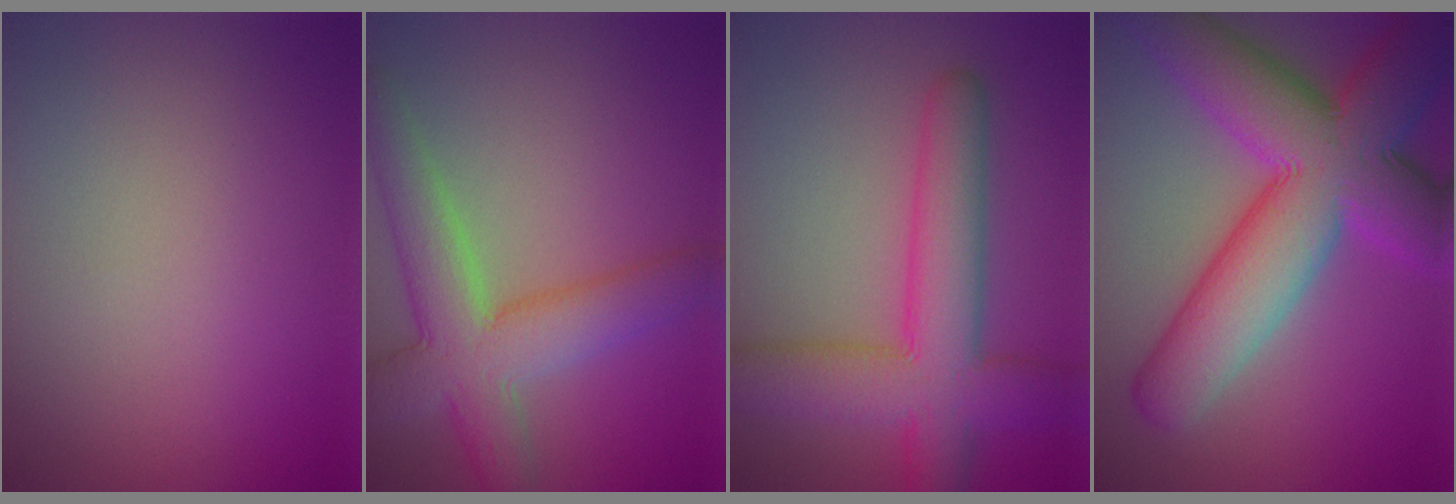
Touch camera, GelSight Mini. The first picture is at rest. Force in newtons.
{"total": 7.5, "press": 7.5, "slide": 0.4}
{"total": 8.4, "press": 8.4, "slide": 0.4}
{"total": 13.1, "press": 13.1, "slide": 0.4}